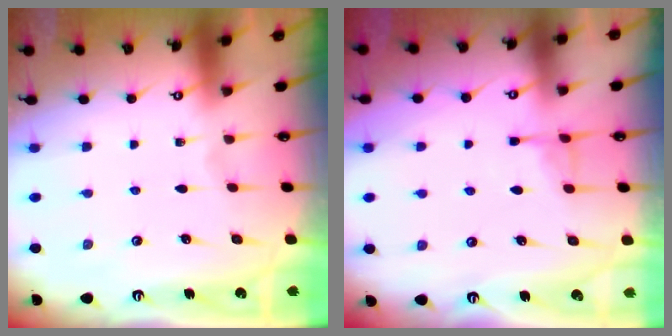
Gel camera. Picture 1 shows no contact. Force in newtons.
{"total": 4.5, "press": 4.5, "slide": 0.7}